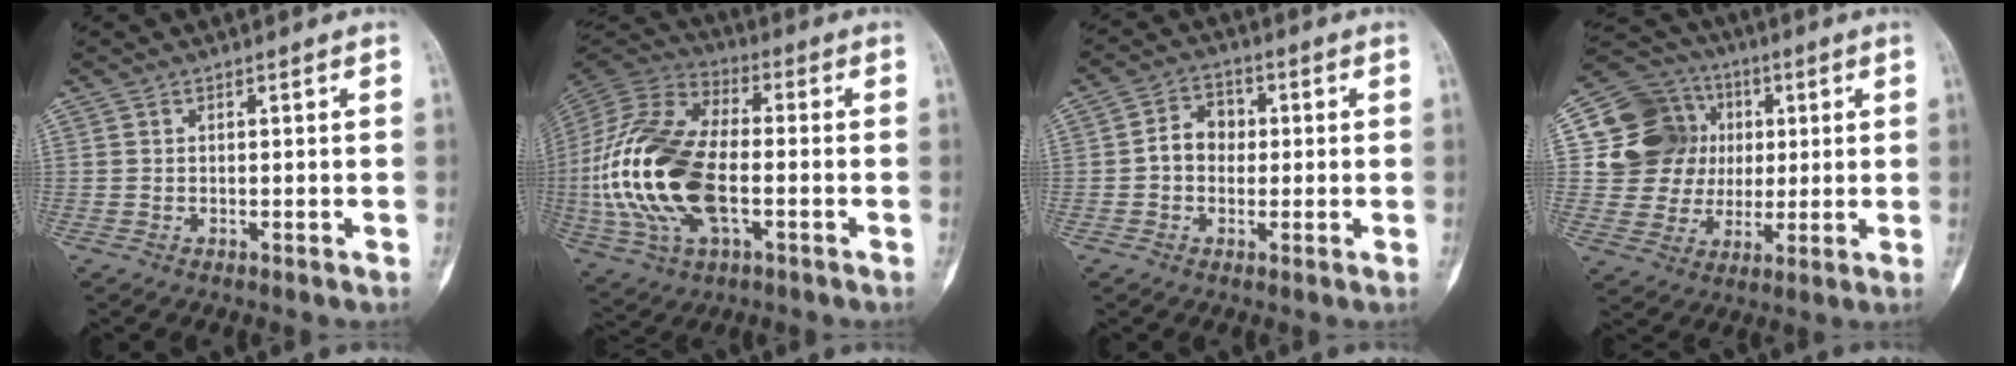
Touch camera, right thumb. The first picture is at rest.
{"total": 24.3, "force": [-3.7, 12.8, 20.4], "torque": [-0.441, 0.008, -0.065]}
{"total": 5.5, "force": [-0.1, 4.5, 3.2], "torque": [-0.031, 0.018, -0.012]}
{"total": 14.8, "force": [2.7, 14.0, 4.2], "torque": [-0.028, 0.020, 0.054]}